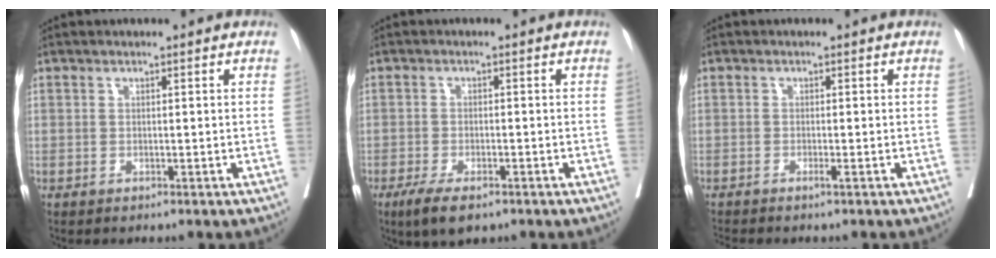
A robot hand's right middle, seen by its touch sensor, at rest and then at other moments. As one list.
[{"total": 5.3, "force": [-3.5, 1.6, 3.6], "torque": [-0.067, -0.011, -0.057]}, {"total": 1.0, "force": [-0.7, -0.4, 0.5], "torque": [-0.015, -0.003, -0.014]}]